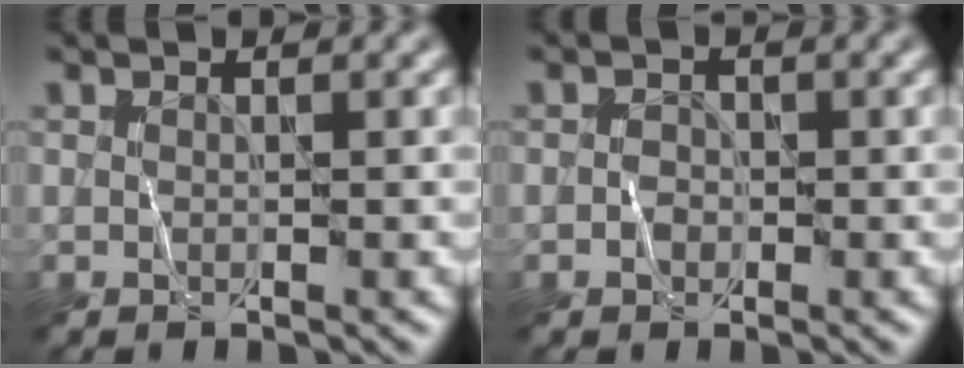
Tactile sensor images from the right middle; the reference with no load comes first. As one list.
[{"total": 0.8, "force": [-0.3, 0.7, 0.2], "torque": [0.001, 0.007, -0.007]}]